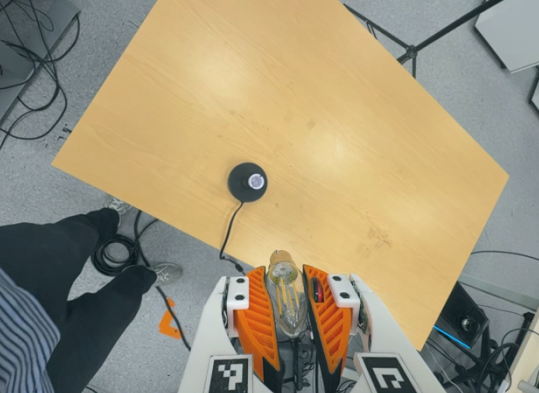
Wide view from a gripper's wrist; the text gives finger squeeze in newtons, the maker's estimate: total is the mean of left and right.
{"total": 21.9, "left": 25.0, "right": 18.7}